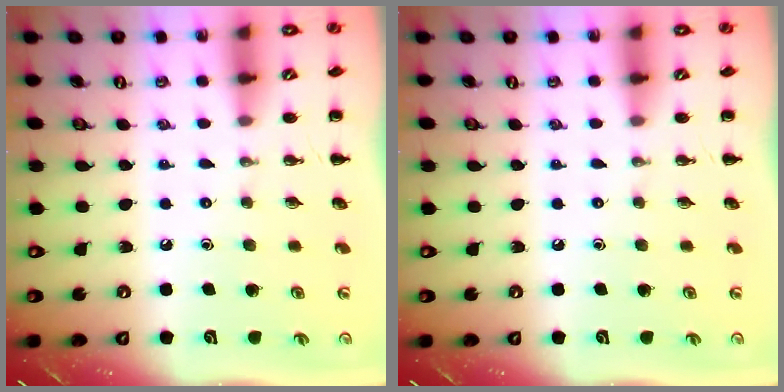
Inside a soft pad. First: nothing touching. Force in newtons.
{"total": 0.0}